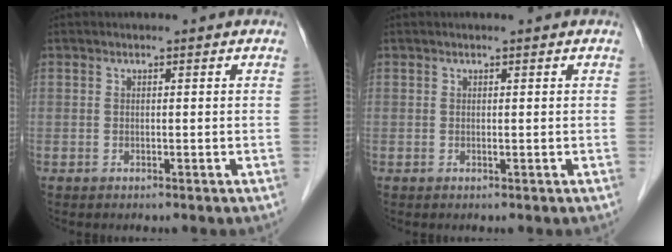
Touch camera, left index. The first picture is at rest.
{"total": 0.0}